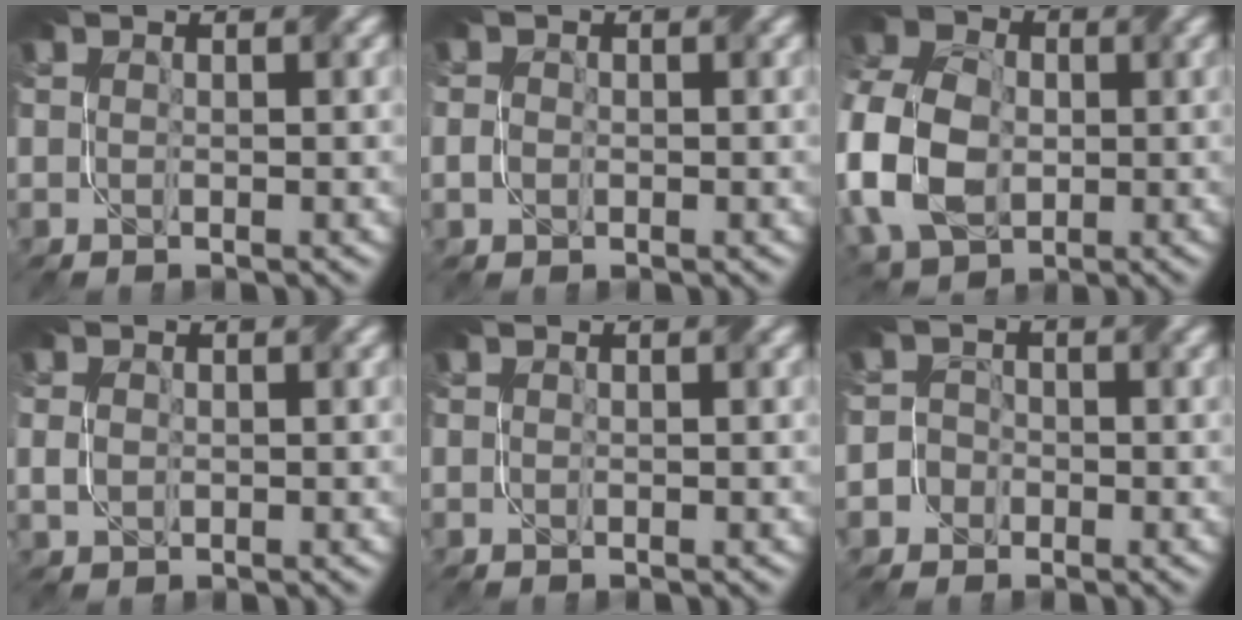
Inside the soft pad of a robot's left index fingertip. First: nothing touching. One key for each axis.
{"total": 0.9, "fx": -0.7, "fy": 0.3, "fz": 0.4, "tx": -0.006, "ty": 0.001, "tz": -0.018}
{"total": 11.7, "fx": -2.3, "fy": 8.2, "fz": 8.1, "tx": -0.213, "ty": 0.004, "tz": -0.066}
{"total": 1.2, "fx": -0.4, "fy": 0.7, "fz": 0.8, "tx": -0.019, "ty": 0.000, "tz": -0.010}
{"total": 0.0}
{"total": 3.1, "fx": -1.7, "fy": 2.5, "fz": 0.3, "tx": 0.021, "ty": 0.013, "tz": -0.050}